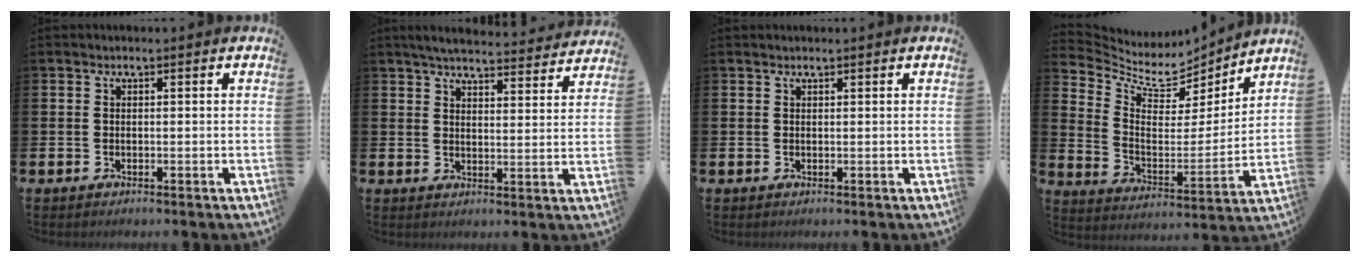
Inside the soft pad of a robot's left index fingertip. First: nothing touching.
{"total": 5.4, "force": [5.3, 0.4, 1.2], "torque": [-0.037, -0.035, 0.091]}
{"total": 0.6, "force": [0.6, 0.0, 0.0], "torque": [0.013, -0.004, 0.008]}
{"total": 7.7, "force": [6.8, 3.2, 1.9], "torque": [-0.072, -0.056, 0.114]}